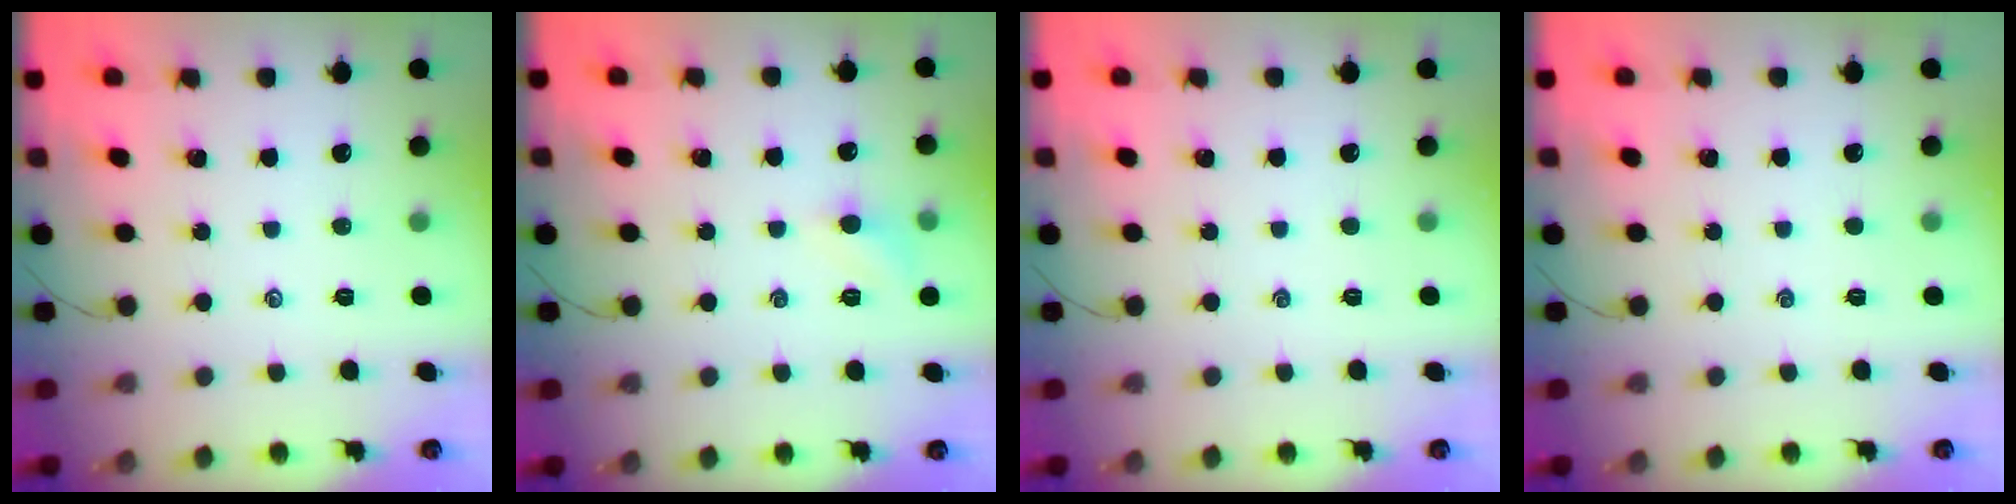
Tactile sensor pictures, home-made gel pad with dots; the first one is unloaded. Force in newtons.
{"total": 5.6, "press": 5.3, "slide": 1.9}
{"total": 0.0}
{"total": 0.0}